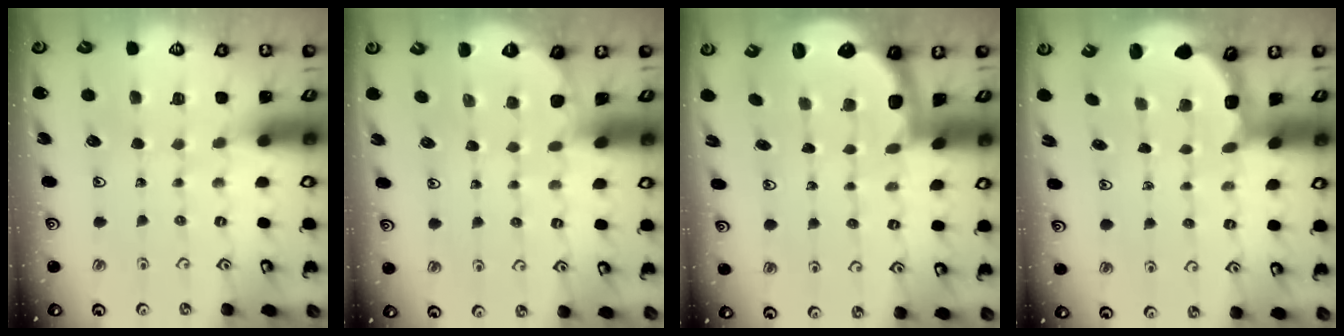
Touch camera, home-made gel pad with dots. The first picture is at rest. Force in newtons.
{"total": 0.0}
{"total": 3.0, "press": 2.1, "slide": 2.1}
{"total": 2.7, "press": 2.3, "slide": 1.4}